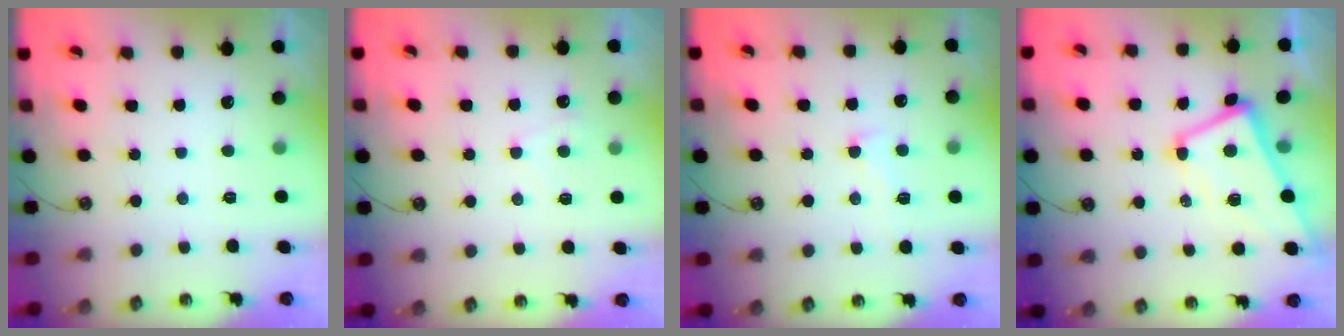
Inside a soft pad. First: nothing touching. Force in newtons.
{"total": 2.7, "press": 2.7, "slide": 0.4}
{"total": 1.8, "press": 1.5, "slide": 0.9}
{"total": 1.1, "press": 0.7, "slide": 0.9}